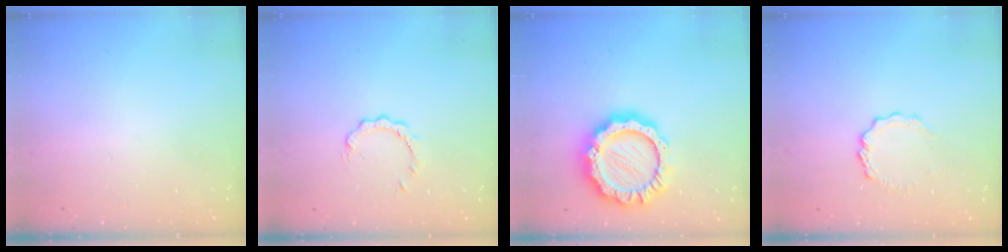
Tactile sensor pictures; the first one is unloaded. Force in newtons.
{"total": 2.6, "press": 2.5, "slide": 0.3}
{"total": 17.0, "press": 16.9, "slide": 1.4}
{"total": 5.4, "press": 5.4, "slide": 0.4}